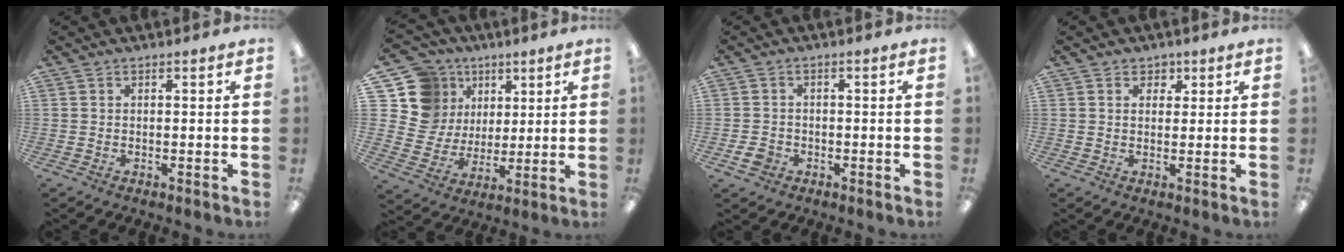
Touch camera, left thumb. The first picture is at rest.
{"total": 16.2, "force": [6.8, 14.1, 4.3], "torque": [-0.105, -0.030, 0.145]}
{"total": 3.5, "force": [-1.5, 2.8, 1.3], "torque": [-0.026, 0.003, -0.028]}
{"total": 2.7, "force": [1.4, 2.3, 0.3], "torque": [0.002, 0.000, 0.021]}